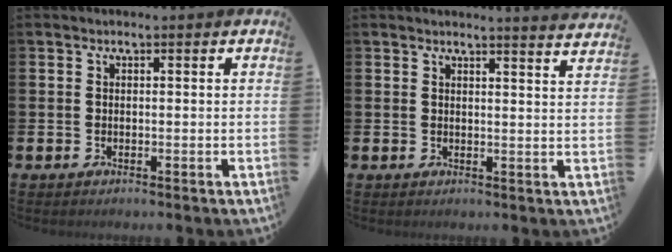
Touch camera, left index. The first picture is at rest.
{"total": 2.8, "force": [2.7, -0.5, -0.1], "torque": [0.008, -0.023, 0.047]}